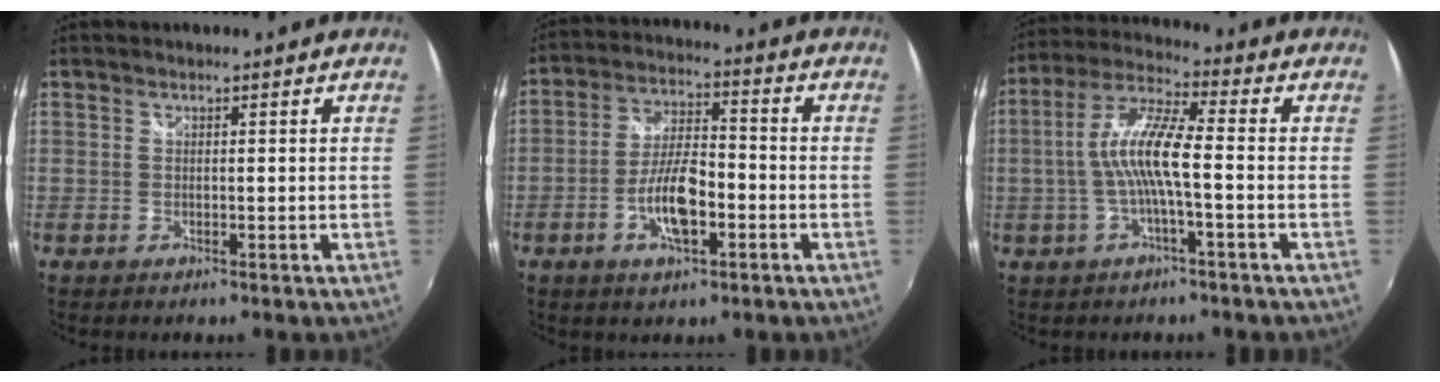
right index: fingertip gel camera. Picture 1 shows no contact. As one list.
[{"total": 9.6, "force": [-3.6, 3.6, 8.1], "torque": [-0.163, 0.004, -0.064]}, {"total": 9.7, "force": [-1.5, 1.2, 9.5], "torque": [-0.198, 0.012, -0.027]}]